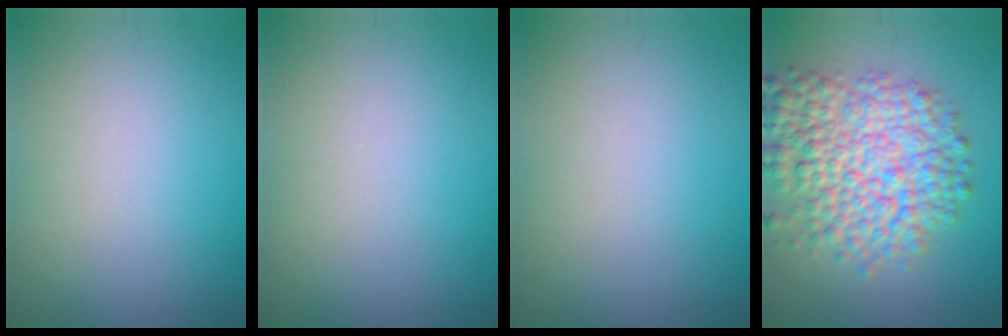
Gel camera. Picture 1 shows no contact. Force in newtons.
{"total": 0.0}
{"total": 0.0}
{"total": 8.4, "press": 8.4, "slide": 0.3}